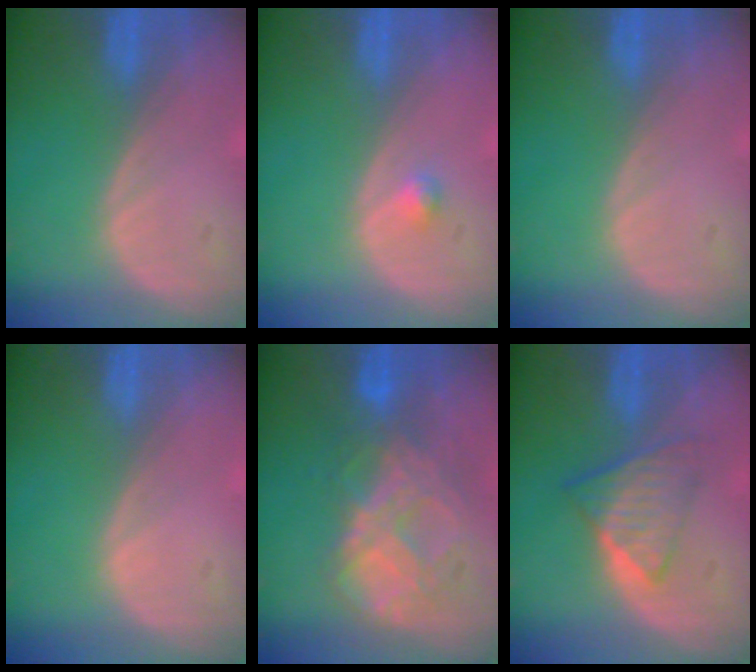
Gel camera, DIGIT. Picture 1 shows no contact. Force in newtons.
{"total": 1.0, "press": 1.0, "slide": 0.1}
{"total": 0.0}
{"total": 0.0}
{"total": 8.6, "press": 7.5, "slide": 4.1}
{"total": 5.9, "press": 5.1, "slide": 3.0}